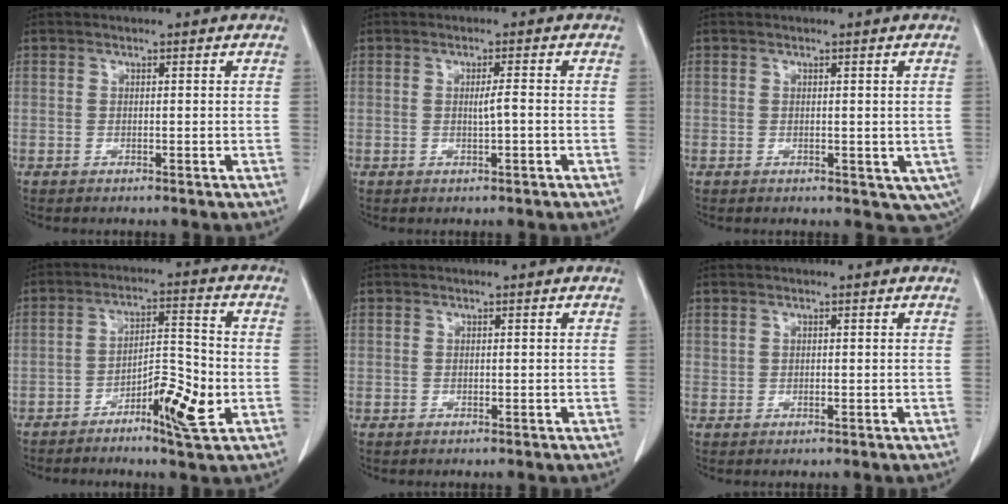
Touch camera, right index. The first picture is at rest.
{"total": 2.0, "force": [-0.3, -0.1, 2.0], "torque": [-0.033, 0.002, -0.005]}
{"total": 5.3, "force": [-0.9, 3.2, 4.2], "torque": [-0.033, -0.008, -0.005]}
{"total": 8.4, "force": [-3.3, 1.6, 7.6], "torque": [-0.121, 0.010, -0.052]}
{"total": 0.0}
{"total": 0.0}